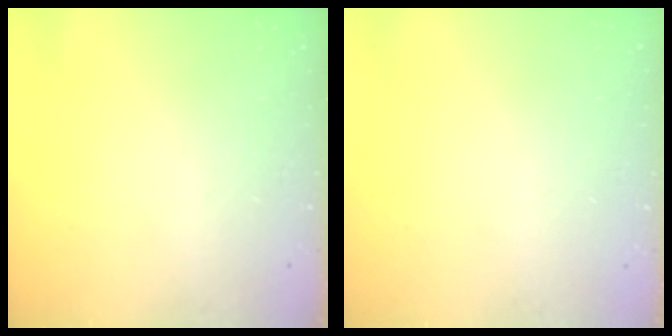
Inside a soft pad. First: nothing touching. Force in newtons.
{"total": 0.0}